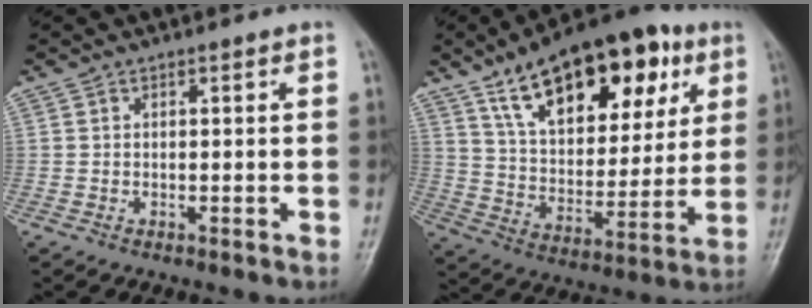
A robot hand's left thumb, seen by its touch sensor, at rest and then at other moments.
{"total": 24.5, "force": [12.3, 12.5, 17.1], "torque": [-0.222, -0.022, 0.201]}